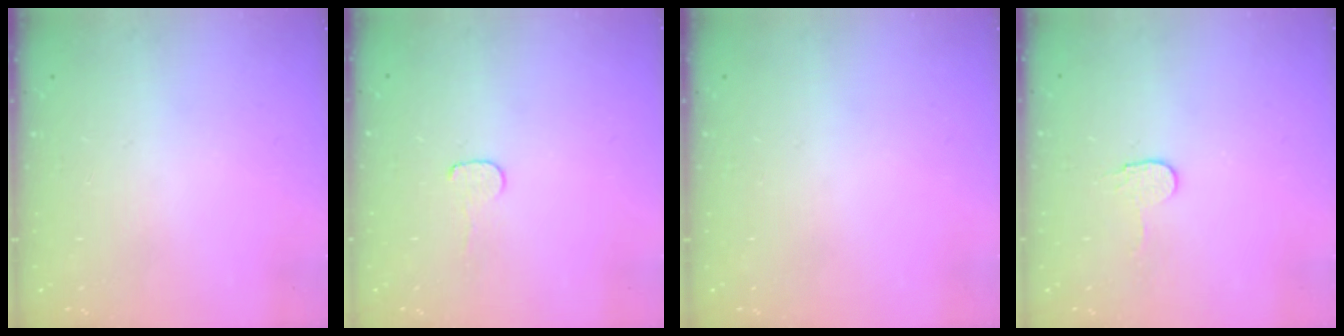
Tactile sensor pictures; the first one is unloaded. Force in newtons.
{"total": 4.1, "press": 4.1, "slide": 0.4}
{"total": 0.0}
{"total": 3.5, "press": 3.5, "slide": 0.2}